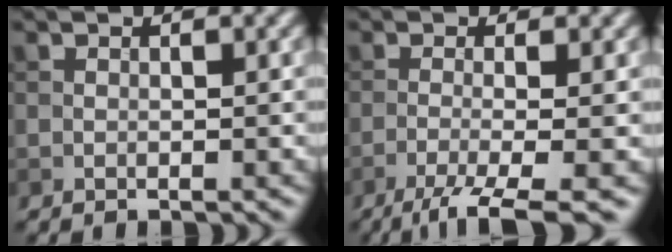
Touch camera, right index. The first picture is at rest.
{"total": 5.6, "force": [-3.1, 1.1, 4.6], "torque": [-0.069, -0.003, -0.063]}